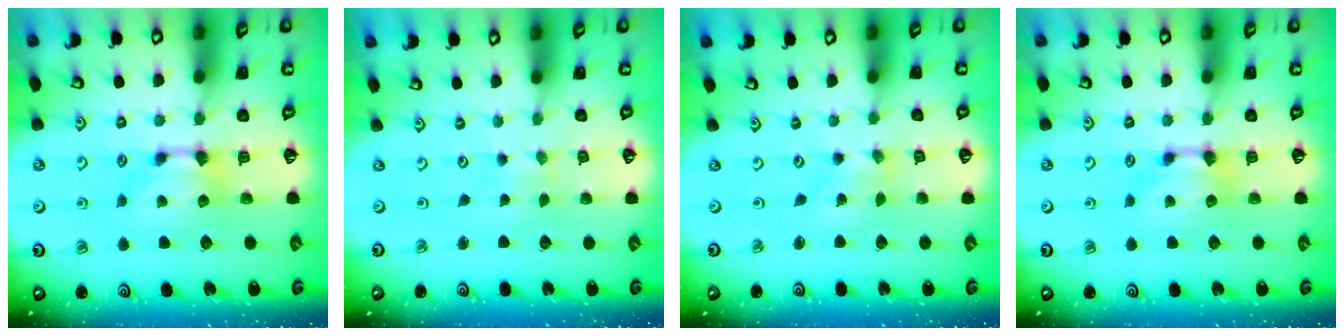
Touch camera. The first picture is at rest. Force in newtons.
{"total": 4.0, "press": 4.0, "slide": 0.1}
{"total": 3.3, "press": 3.2, "slide": 0.9}
{"total": 0.0}